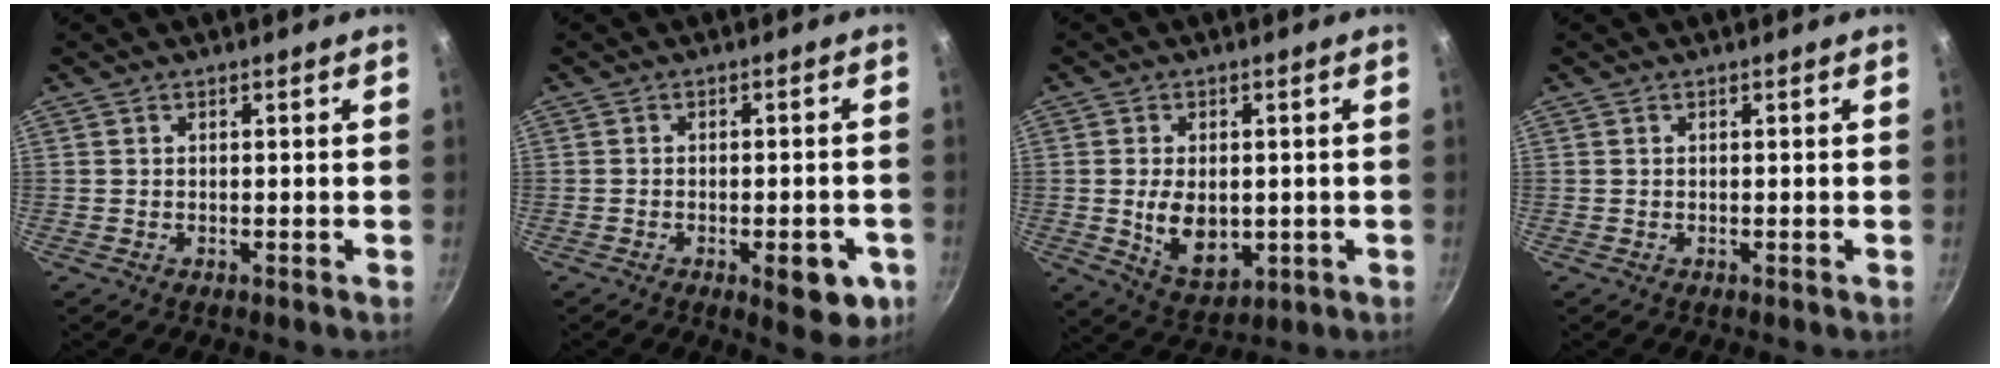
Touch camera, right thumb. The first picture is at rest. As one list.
[{"total": 8.4, "force": [-3.2, 3.6, 6.9], "torque": [-0.058, 0.014, -0.035]}, {"total": 9.4, "force": [-0.6, 6.1, 7.1], "torque": [-0.104, -0.012, 0.008]}, {"total": 0.0}]